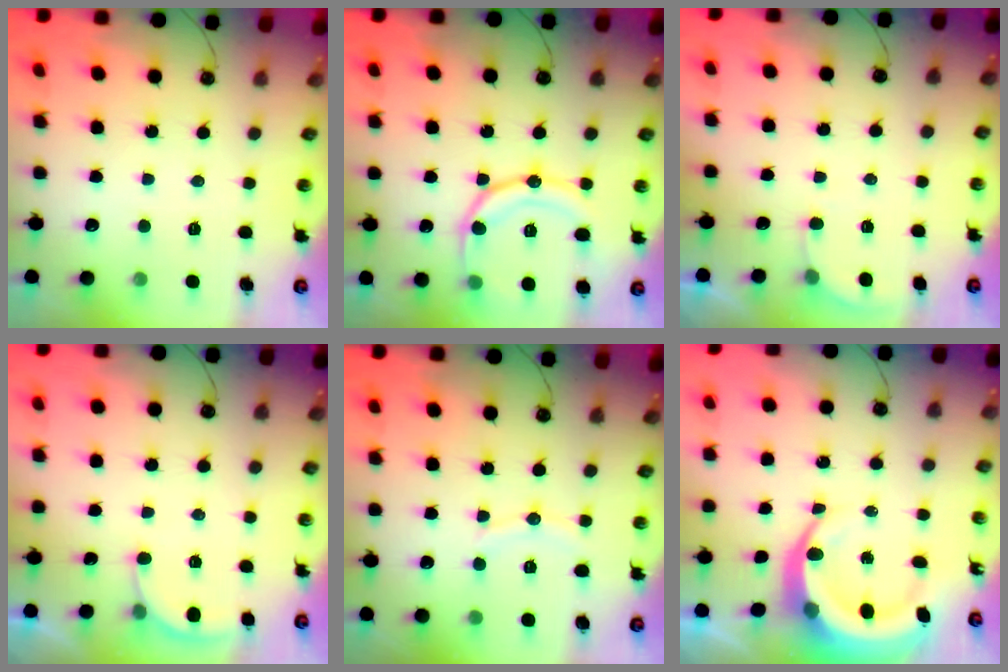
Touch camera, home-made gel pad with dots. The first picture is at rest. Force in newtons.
{"total": 15.6, "press": 15.5, "slide": 1.7}
{"total": 2.9, "press": 2.9, "slide": 0.3}
{"total": 3.4, "press": 3.4, "slide": 0.3}
{"total": 7.4, "press": 7.4, "slide": 0.7}
{"total": 11.6, "press": 11.4, "slide": 2.3}